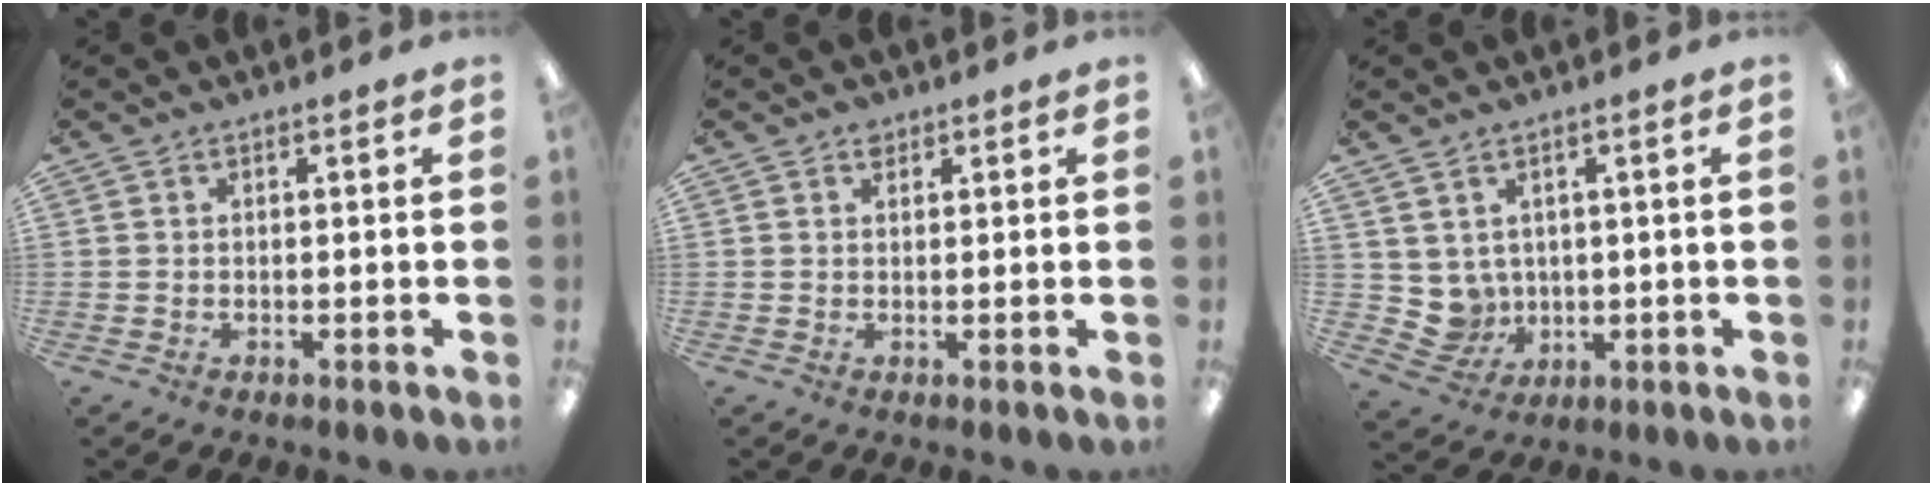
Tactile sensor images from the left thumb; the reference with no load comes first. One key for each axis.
{"total": 1.4, "fx": 1.1, "fy": 0.8, "fz": 0.5, "tx": -0.003, "ty": -0.003, "tz": 0.018}
{"total": 5.0, "fx": 2.4, "fy": 4.3, "fz": 0.6, "tx": -0.029, "ty": -0.016, "tz": 0.052}